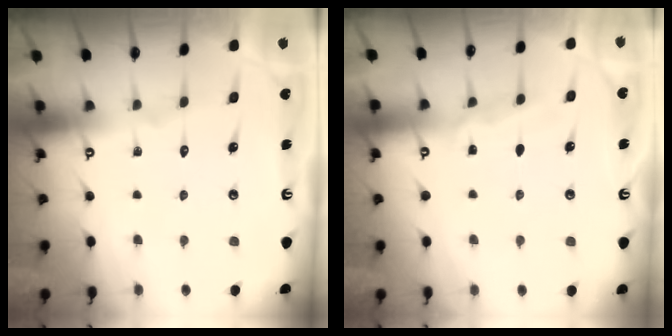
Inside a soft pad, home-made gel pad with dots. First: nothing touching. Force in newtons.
{"total": 4.2, "press": 4.2, "slide": 0.5}